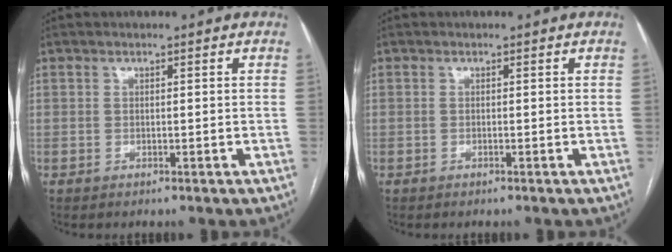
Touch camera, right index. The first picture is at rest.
{"total": 0.0}